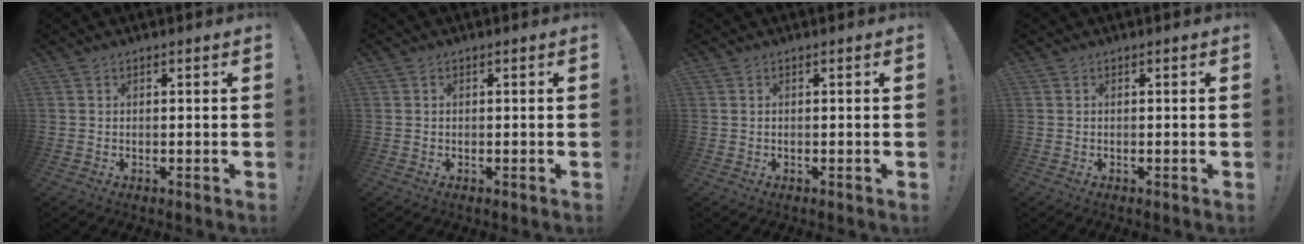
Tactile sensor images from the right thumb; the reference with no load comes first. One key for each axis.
{"total": 0.0}
{"total": 0.0}
{"total": 0.0}